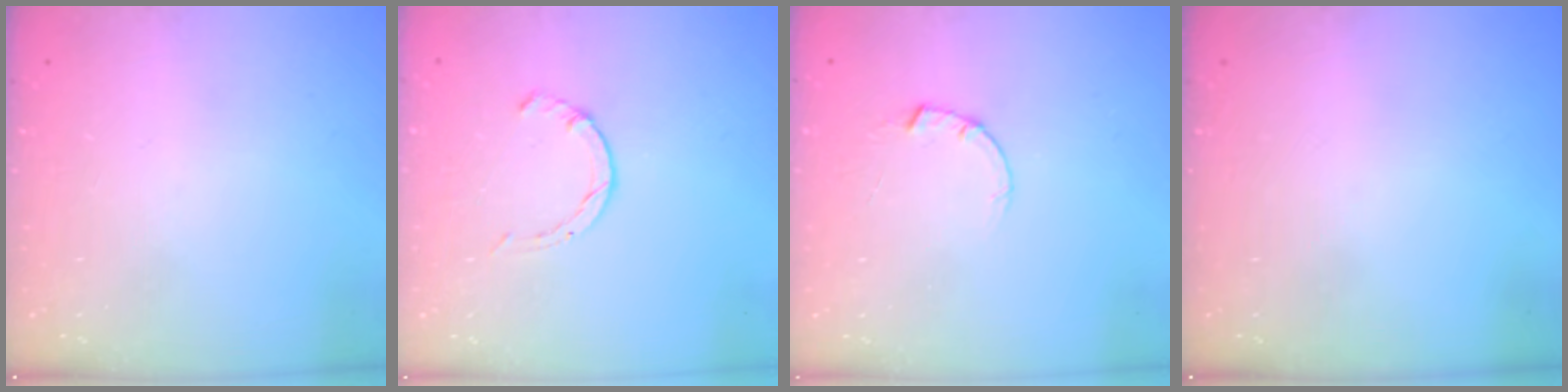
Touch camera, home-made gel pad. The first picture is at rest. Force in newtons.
{"total": 1.7, "press": 1.7, "slide": 0.2}
{"total": 1.5, "press": 1.5, "slide": 0.3}
{"total": 0.0}